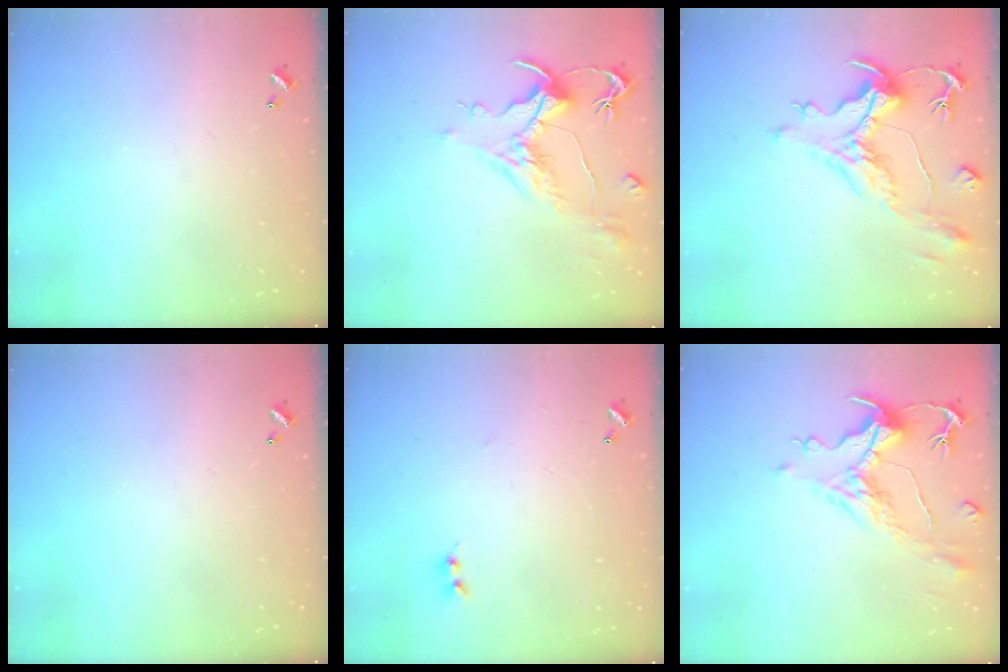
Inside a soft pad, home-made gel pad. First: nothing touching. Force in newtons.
{"total": 1.6, "press": 0.6, "slide": 1.4}
{"total": 2.0, "press": 0.9, "slide": 1.8}
{"total": 0.0}
{"total": 1.5, "press": 1.4, "slide": 0.5}
{"total": 1.5, "press": 0.4, "slide": 1.4}